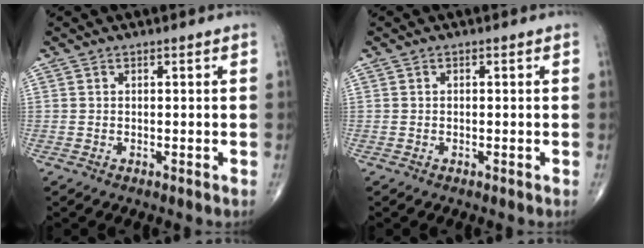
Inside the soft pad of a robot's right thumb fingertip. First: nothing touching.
{"total": 0.0}